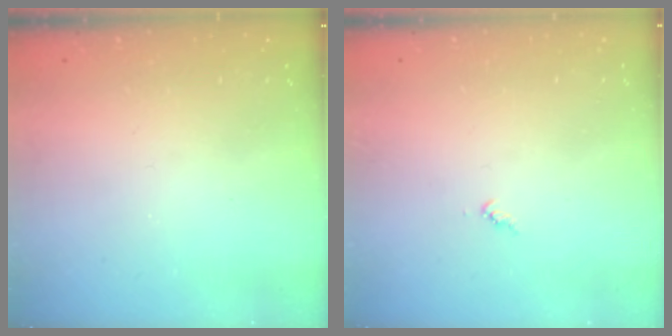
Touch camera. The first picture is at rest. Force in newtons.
{"total": 3.4, "press": 3.4, "slide": 0.2}